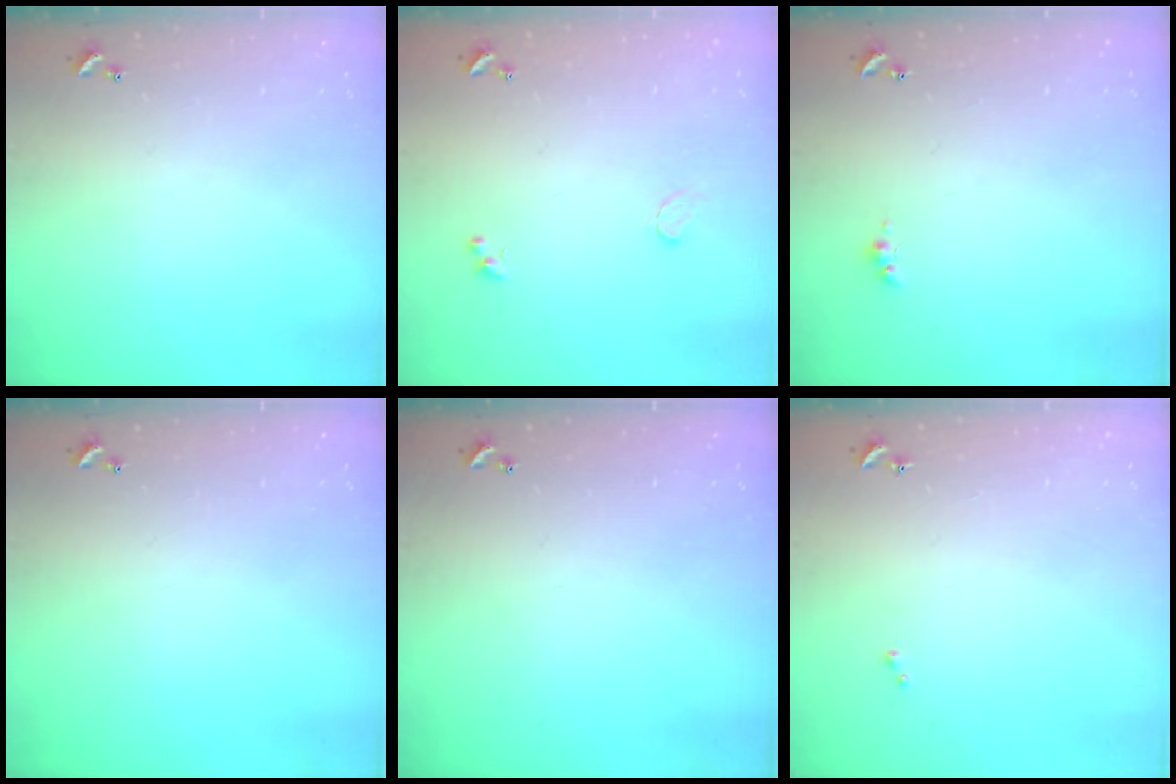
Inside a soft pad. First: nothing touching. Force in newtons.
{"total": 1.3, "press": 1.2, "slide": 0.6}
{"total": 2.0, "press": 1.9, "slide": 0.5}
{"total": 0.0}
{"total": 0.0}
{"total": 0.0}